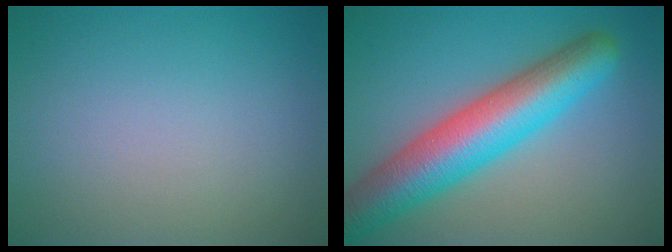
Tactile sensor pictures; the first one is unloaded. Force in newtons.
{"total": 9.4, "press": 9.4, "slide": 0.3}